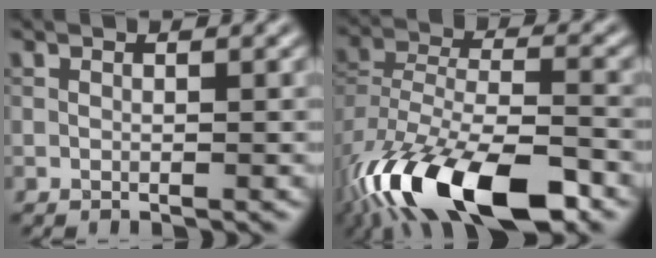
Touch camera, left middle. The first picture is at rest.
{"total": 14.5, "force": [-9.1, 6.0, 9.6], "torque": [-0.194, -0.019, -0.164]}